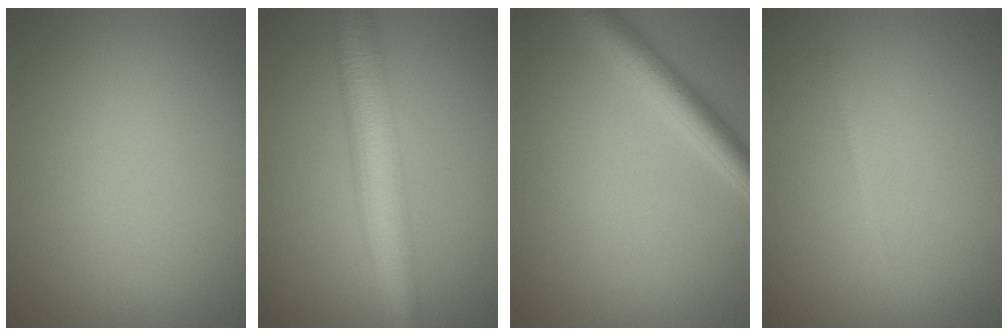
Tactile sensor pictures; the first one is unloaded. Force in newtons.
{"total": 6.6, "press": 6.6, "slide": 0.1}
{"total": 3.9, "press": 3.9, "slide": 0.2}
{"total": 0.6, "press": 0.6, "slide": 0.0}